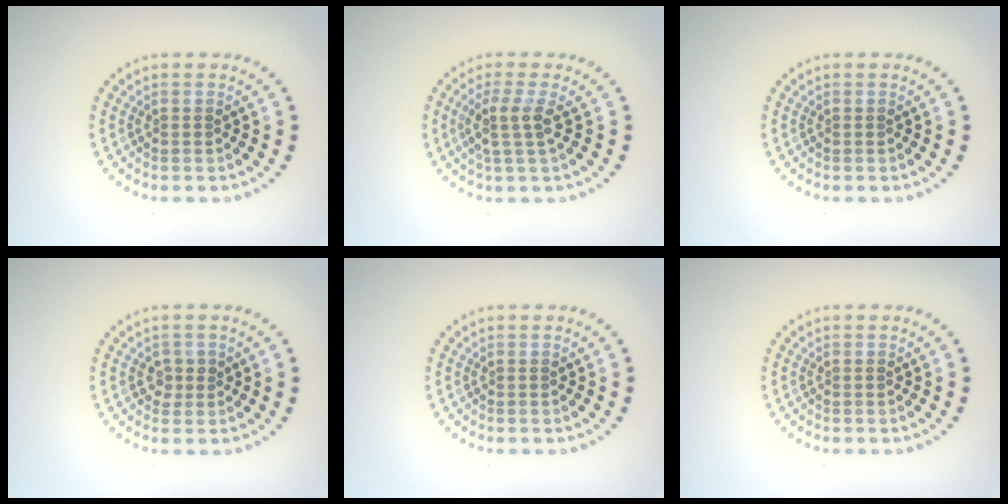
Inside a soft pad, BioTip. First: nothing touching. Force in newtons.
{"total": 2.6, "press": 2.0, "slide": 1.6}
{"total": 0.0}
{"total": 1.3, "press": 1.2, "slide": 0.4}
{"total": 0.0}
{"total": 0.0}